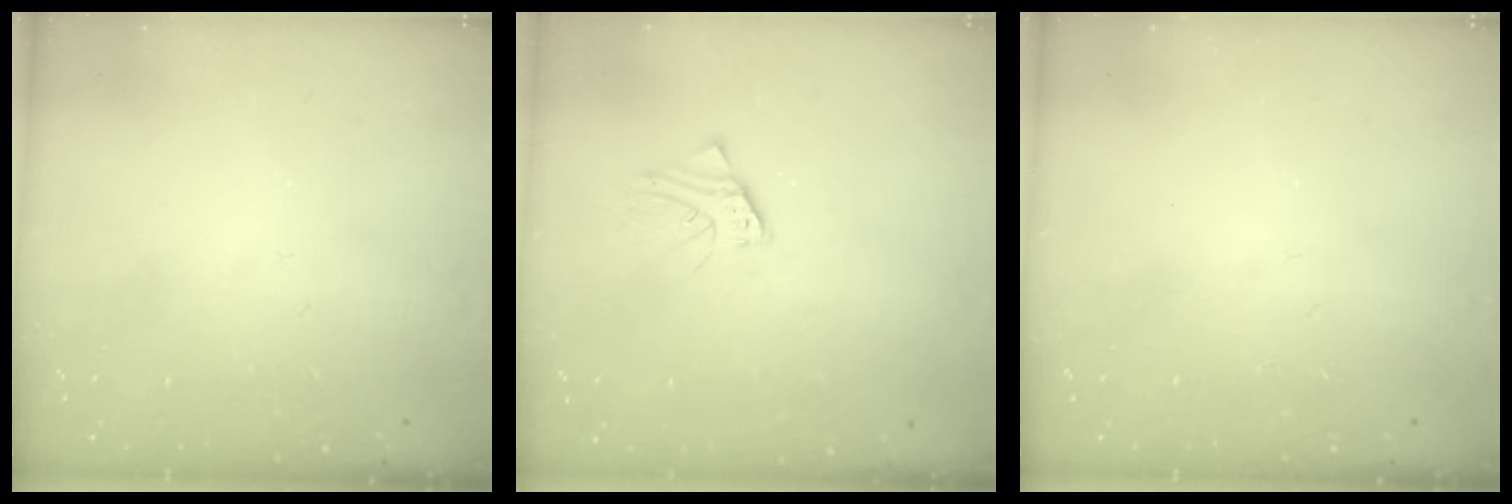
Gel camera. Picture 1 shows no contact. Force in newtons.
{"total": 1.6, "press": 1.6, "slide": 0.3}
{"total": 0.0}